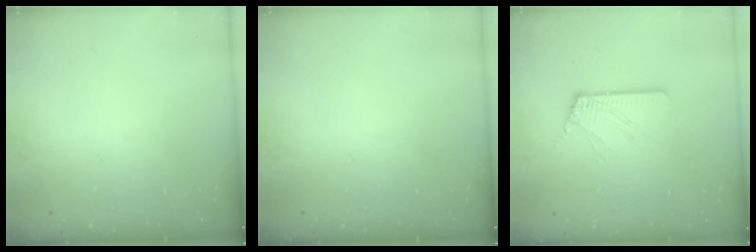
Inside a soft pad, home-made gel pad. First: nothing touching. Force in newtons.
{"total": 0.0}
{"total": 2.5, "press": 2.5, "slide": 0.3}